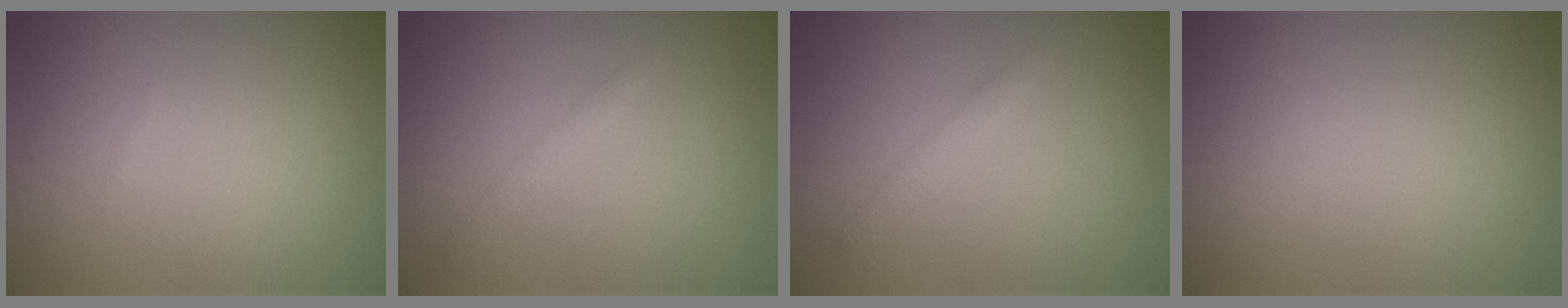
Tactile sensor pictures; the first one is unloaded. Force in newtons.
{"total": 1.0, "press": 1.0, "slide": 0.1}
{"total": 1.1, "press": 1.1, "slide": 0.1}
{"total": 0.0}